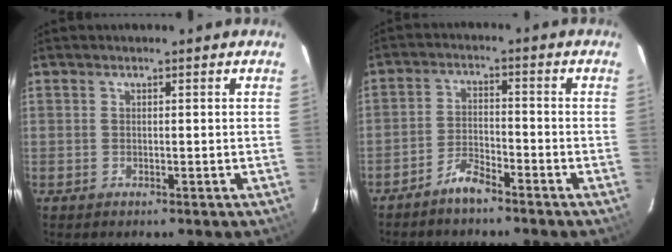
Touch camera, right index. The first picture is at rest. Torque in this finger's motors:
{"motor_torque": [0.33, -0.38, 0.04, 0.01]}